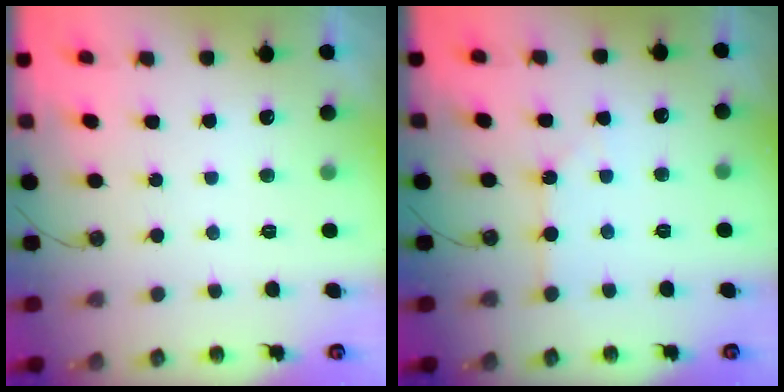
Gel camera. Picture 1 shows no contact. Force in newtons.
{"total": 2.3, "press": 2.2, "slide": 0.4}